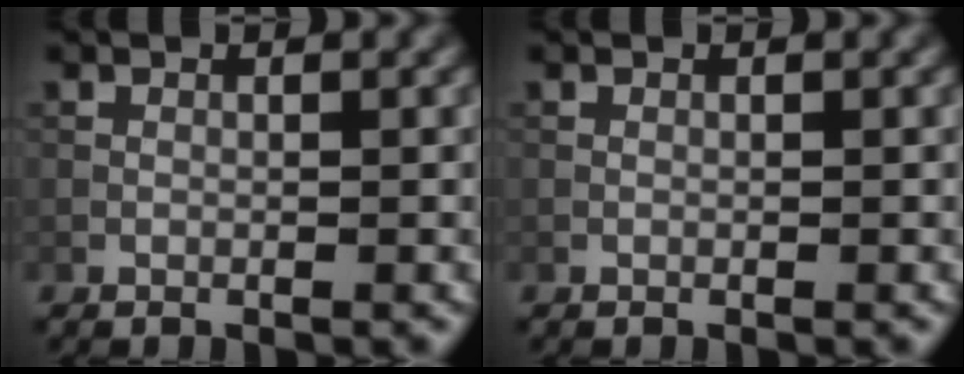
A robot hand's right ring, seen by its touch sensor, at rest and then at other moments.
{"total": 0.0}